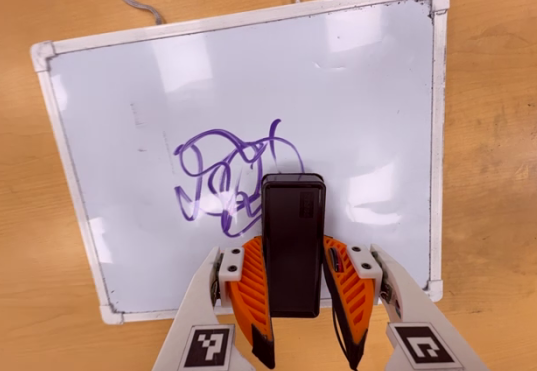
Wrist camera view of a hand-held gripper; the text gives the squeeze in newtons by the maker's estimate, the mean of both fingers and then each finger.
{"total": 4.2, "left": 2.9, "right": 5.5}